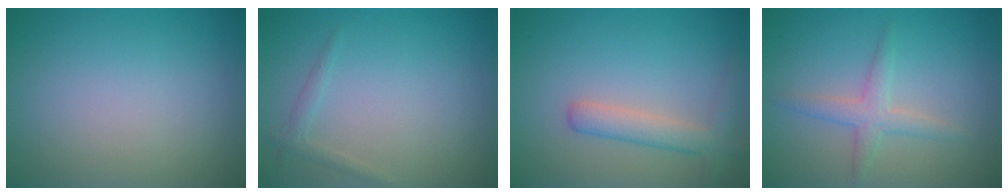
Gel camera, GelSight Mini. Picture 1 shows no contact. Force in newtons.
{"total": 1.0, "press": 1.0, "slide": 0.1}
{"total": 2.8, "press": 2.8, "slide": 0.1}
{"total": 2.4, "press": 2.4, "slide": 0.0}